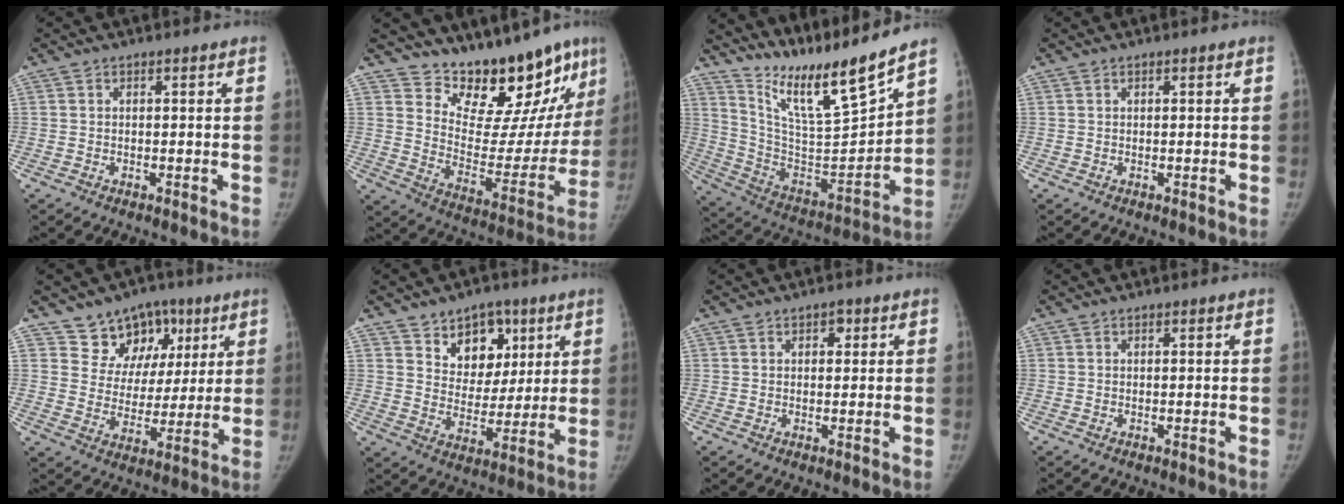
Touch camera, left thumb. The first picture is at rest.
{"total": 19.5, "force": [15.9, 7.0, 8.9], "torque": [-0.065, -0.121, 0.232]}
{"total": 18.2, "force": [15.5, 1.0, 9.6], "torque": [-0.137, -0.103, 0.287]}
{"total": 0.0}
{"total": 12.4, "force": [7.1, 9.3, 4.2], "torque": [-0.016, -0.026, 0.115]}
{"total": 11.5, "force": [6.2, 8.3, 4.9], "torque": [-0.031, -0.030, 0.104]}
{"total": 1.9, "force": [0.8, 1.2, 1.2], "torque": [-0.006, 0.000, 0.009]}
{"total": 0.0}